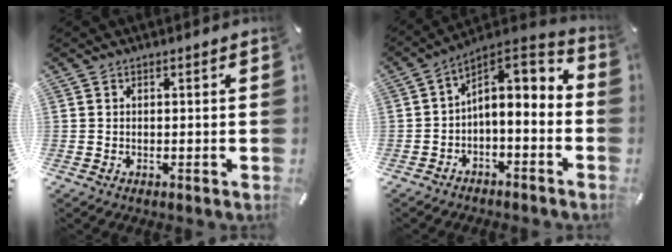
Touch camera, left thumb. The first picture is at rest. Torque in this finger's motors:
{"motor_torque": [-0.13, 1.09, 0.49, 0.35, 0.34]}